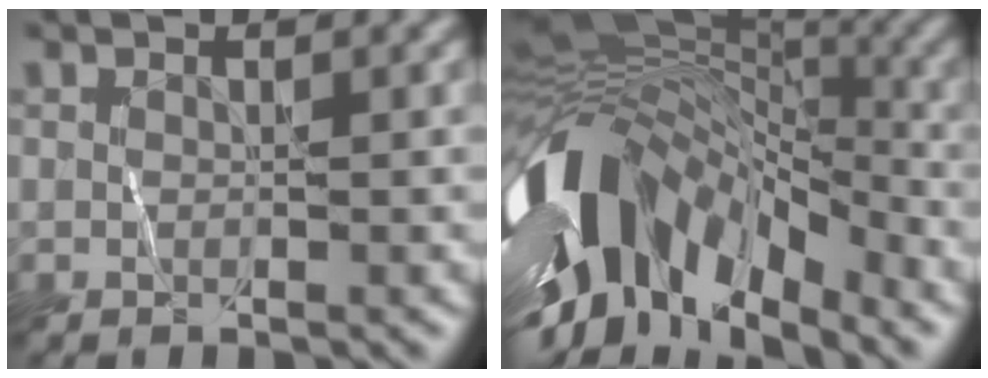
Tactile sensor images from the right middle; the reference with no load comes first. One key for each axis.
{"total": 14.3, "fx": -6.1, "fy": 8.3, "fz": 9.9, "tx": -0.197, "ty": 0.006, "tz": -0.108}